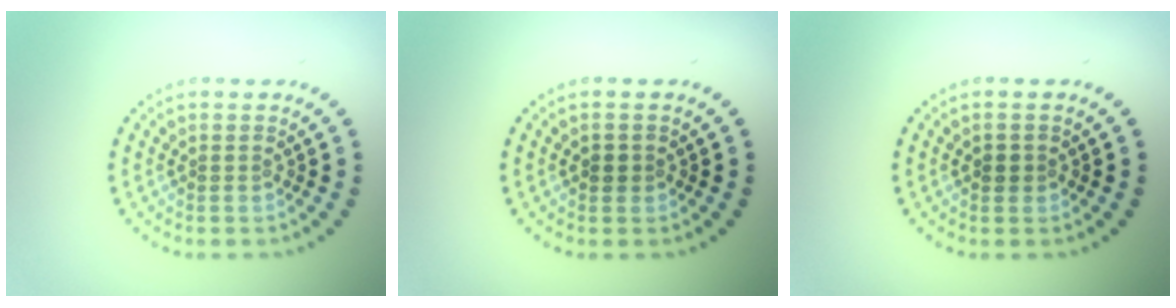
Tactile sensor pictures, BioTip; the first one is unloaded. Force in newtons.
{"total": 0.9, "press": 0.8, "slide": 0.3}
{"total": 0.9, "press": 0.8, "slide": 0.3}